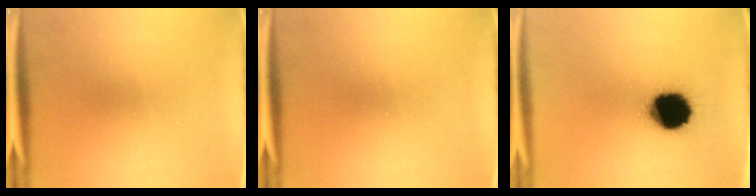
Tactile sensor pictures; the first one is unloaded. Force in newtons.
{"total": 0.0}
{"total": 16.7}